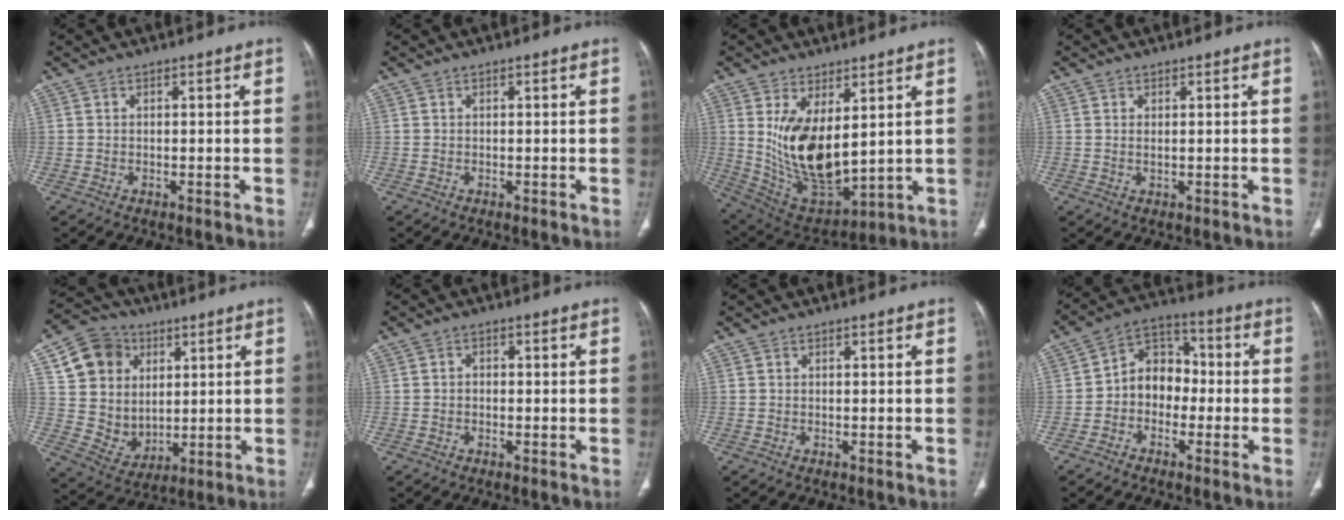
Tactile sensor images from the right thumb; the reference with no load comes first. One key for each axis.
{"total": 0.0}
{"total": 15.5, "fx": 3.5, "fy": 7.8, "fz": 12.9, "tx": -0.221, "ty": -0.034, "tz": 0.096}
{"total": 0.8, "fx": 0.3, "fy": 0.3, "fz": 0.7, "tx": -0.017, "ty": -0.003, "tz": 0.008}
{"total": 14.7, "fx": 5.1, "fy": 12.6, "fz": 5.5, "tx": -0.065, "ty": -0.013, "tz": 0.103}
{"total": 1.2, "fx": -0.3, "fy": 1.0, "fz": 0.7, "tx": -0.007, "ty": 0.006, "tz": -0.007}
{"total": 0.0}
{"total": 9.1, "fx": -1.5, "fy": 7.2, "fz": 5.4, "tx": -0.053, "ty": 0.038, "tz": -0.044}